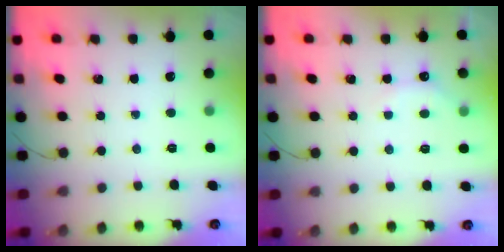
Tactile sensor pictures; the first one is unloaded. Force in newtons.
{"total": 3.3, "press": 3.2, "slide": 0.8}